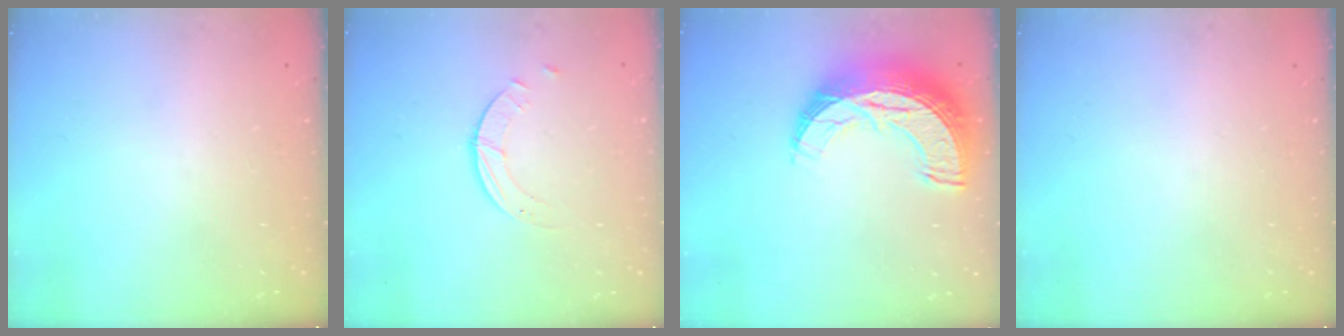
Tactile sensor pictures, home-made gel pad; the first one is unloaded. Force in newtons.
{"total": 1.4, "press": 1.4, "slide": 0.2}
{"total": 18.5, "press": 18.5, "slide": 1.0}
{"total": 0.0}